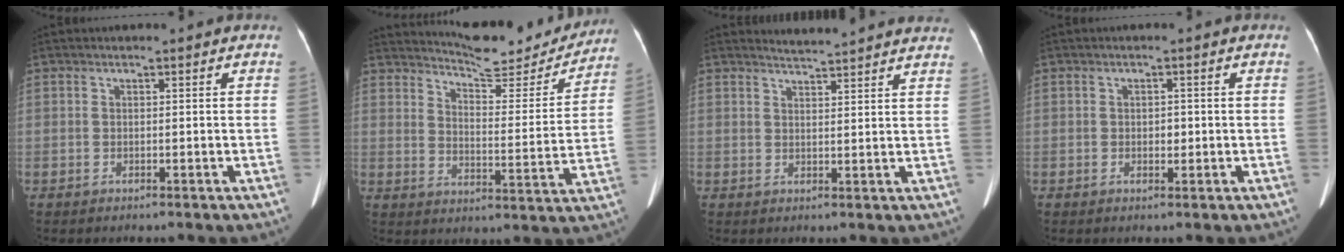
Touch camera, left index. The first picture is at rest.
{"total": 14.8, "force": [14.2, 2.2, 3.7], "torque": [-0.052, -0.033, 0.184]}
{"total": 8.5, "force": [8.3, -0.1, 1.7], "torque": [-0.026, 0.004, 0.091]}
{"total": 1.7, "force": [-1.2, 0.8, 1.0], "torque": [-0.017, 0.001, -0.014]}